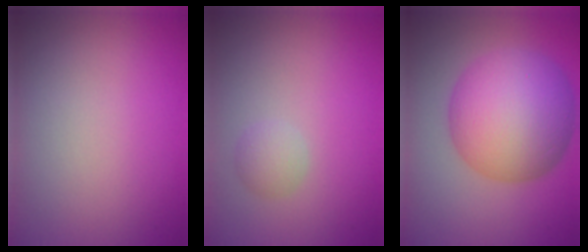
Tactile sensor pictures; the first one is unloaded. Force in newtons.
{"total": 1.4, "press": 1.4, "slide": 0.1}
{"total": 10.9, "press": 10.9, "slide": 0.2}